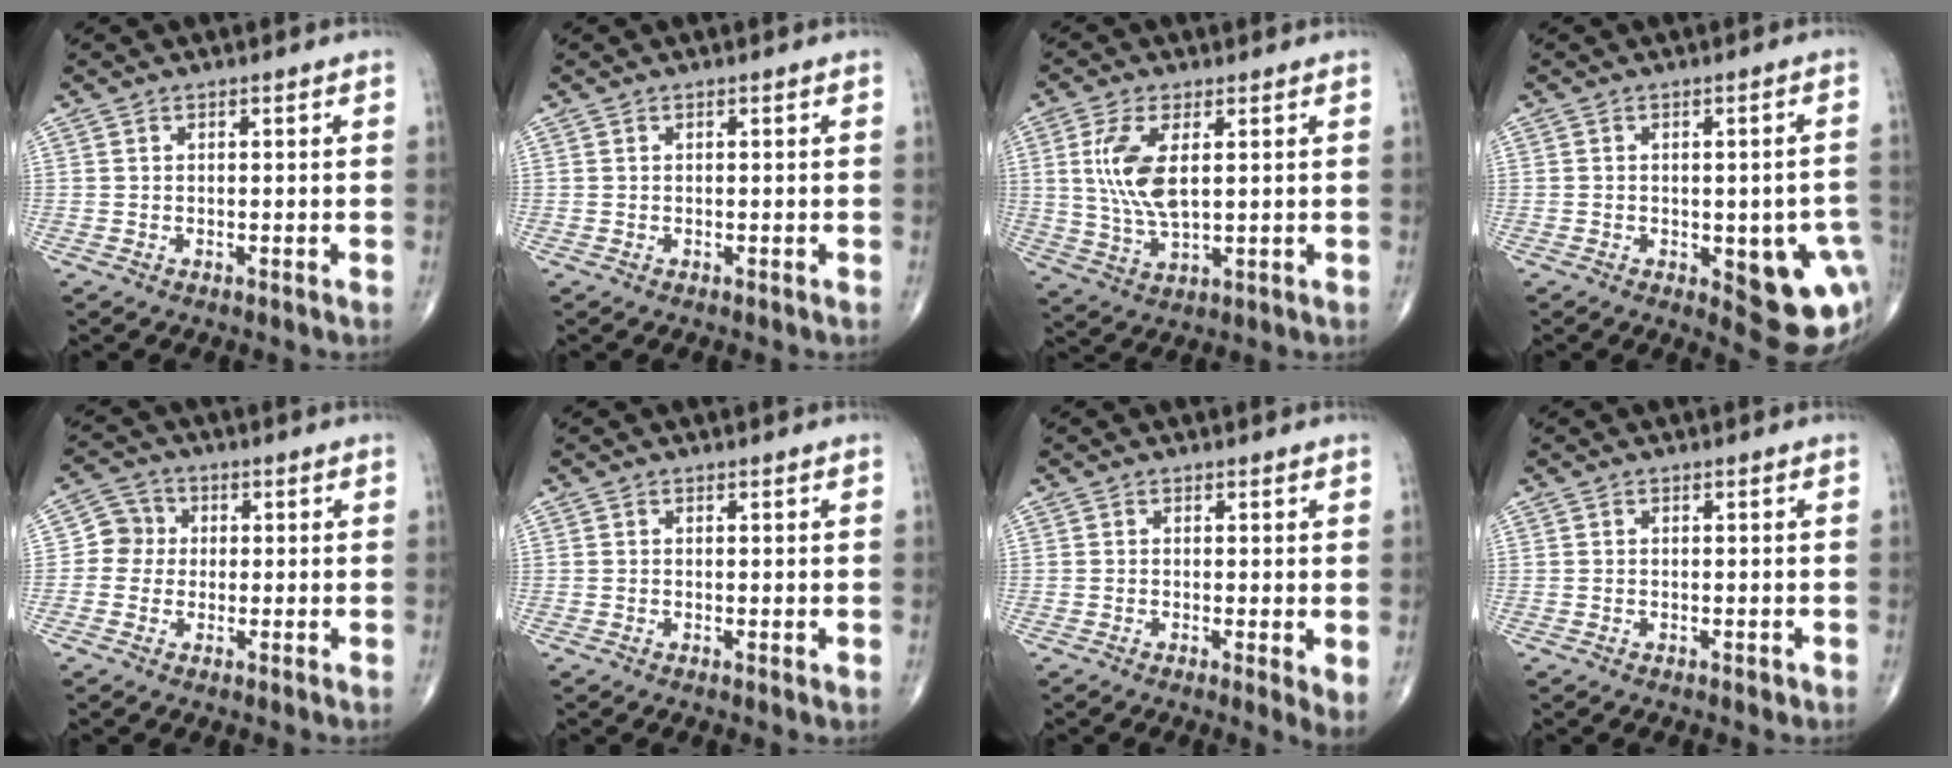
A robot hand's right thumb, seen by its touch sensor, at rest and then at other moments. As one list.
[{"total": 0.0}, {"total": 9.9, "force": [2.0, 4.4, 8.7], "torque": [-0.189, -0.010, 0.045]}, {"total": 13.6, "force": [-3.4, 5.8, 11.8], "torque": [-0.111, 0.004, -0.022]}, {"total": 4.9, "force": [0.0, 4.7, 1.4], "torque": [0.005, 0.012, -0.013]}, {"total": 0.6, "force": [0.0, 0.2, 0.6], "torque": [-0.013, -0.003, -0.003]}, {"total": 3.3, "force": [-0.2, 0.8, 3.2], "torque": [-0.053, -0.013, -0.009]}, {"total": 0.7, "force": [-0.3, 0.4, 0.5], "torque": [-0.006, -0.001, -0.005]}]